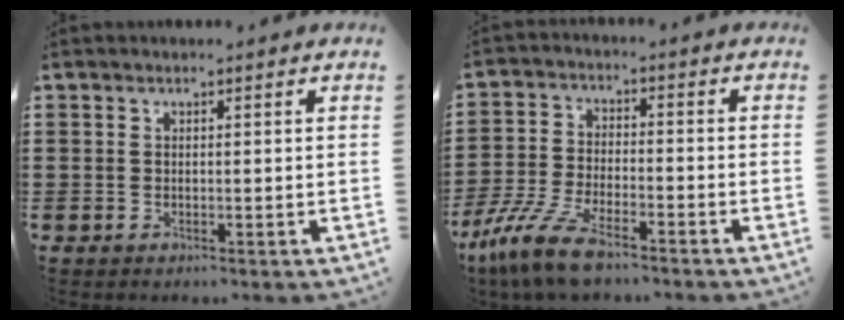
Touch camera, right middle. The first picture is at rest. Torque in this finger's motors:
{"motor_torque": [2.14, 0.00, 0.90, 0.19]}